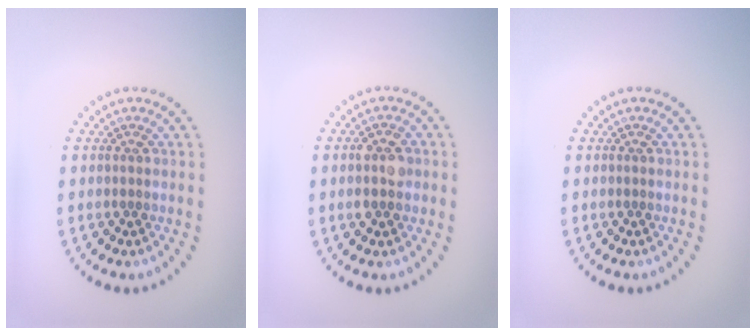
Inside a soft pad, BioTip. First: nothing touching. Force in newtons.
{"total": 2.7, "press": 2.7, "slide": 0.3}
{"total": 0.0}